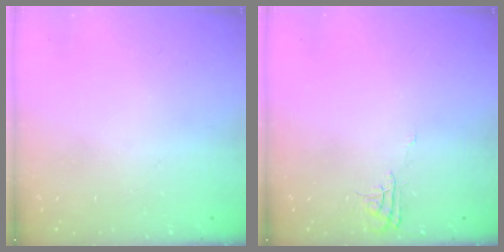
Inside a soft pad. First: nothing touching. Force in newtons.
{"total": 5.1, "press": 5.1, "slide": 0.5}